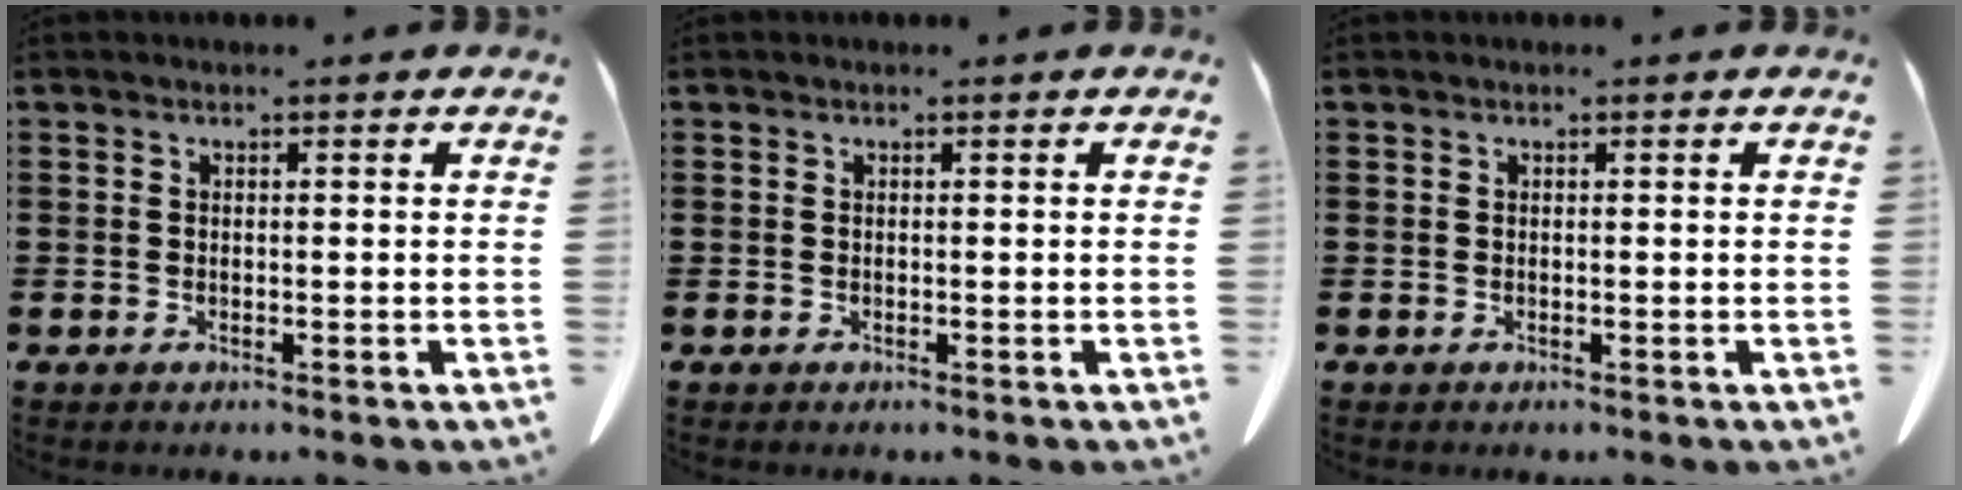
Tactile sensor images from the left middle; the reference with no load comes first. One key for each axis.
{"total": 0.0}
{"total": 0.0}